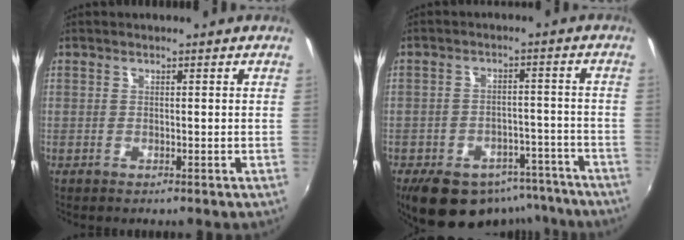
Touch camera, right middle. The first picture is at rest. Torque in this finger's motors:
{"motor_torque": [1.07, -1.07, 0.23, 0.04]}